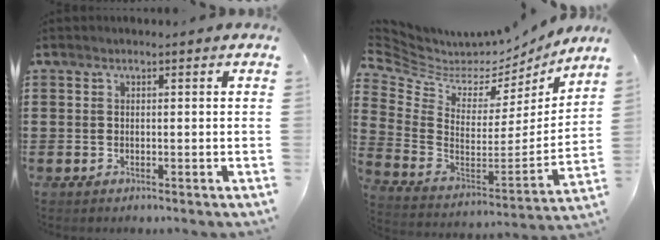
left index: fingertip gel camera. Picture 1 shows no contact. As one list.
[{"total": 4.5, "force": [3.8, 2.2, 0.9], "torque": [-0.052, -0.046, 0.064]}]